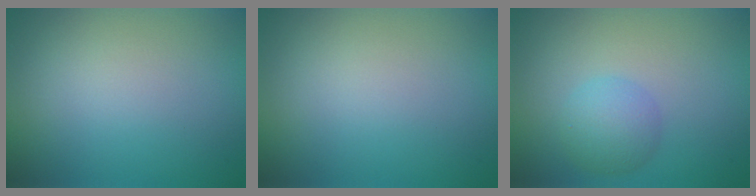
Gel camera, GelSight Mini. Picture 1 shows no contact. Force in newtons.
{"total": 0.0}
{"total": 3.0, "press": 2.9, "slide": 0.2}